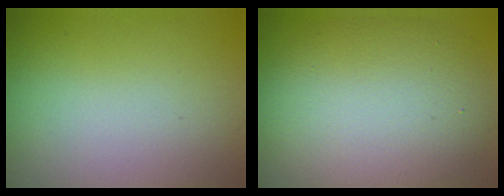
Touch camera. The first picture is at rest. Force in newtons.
{"total": 10.4, "press": 10.3, "slide": 0.7}